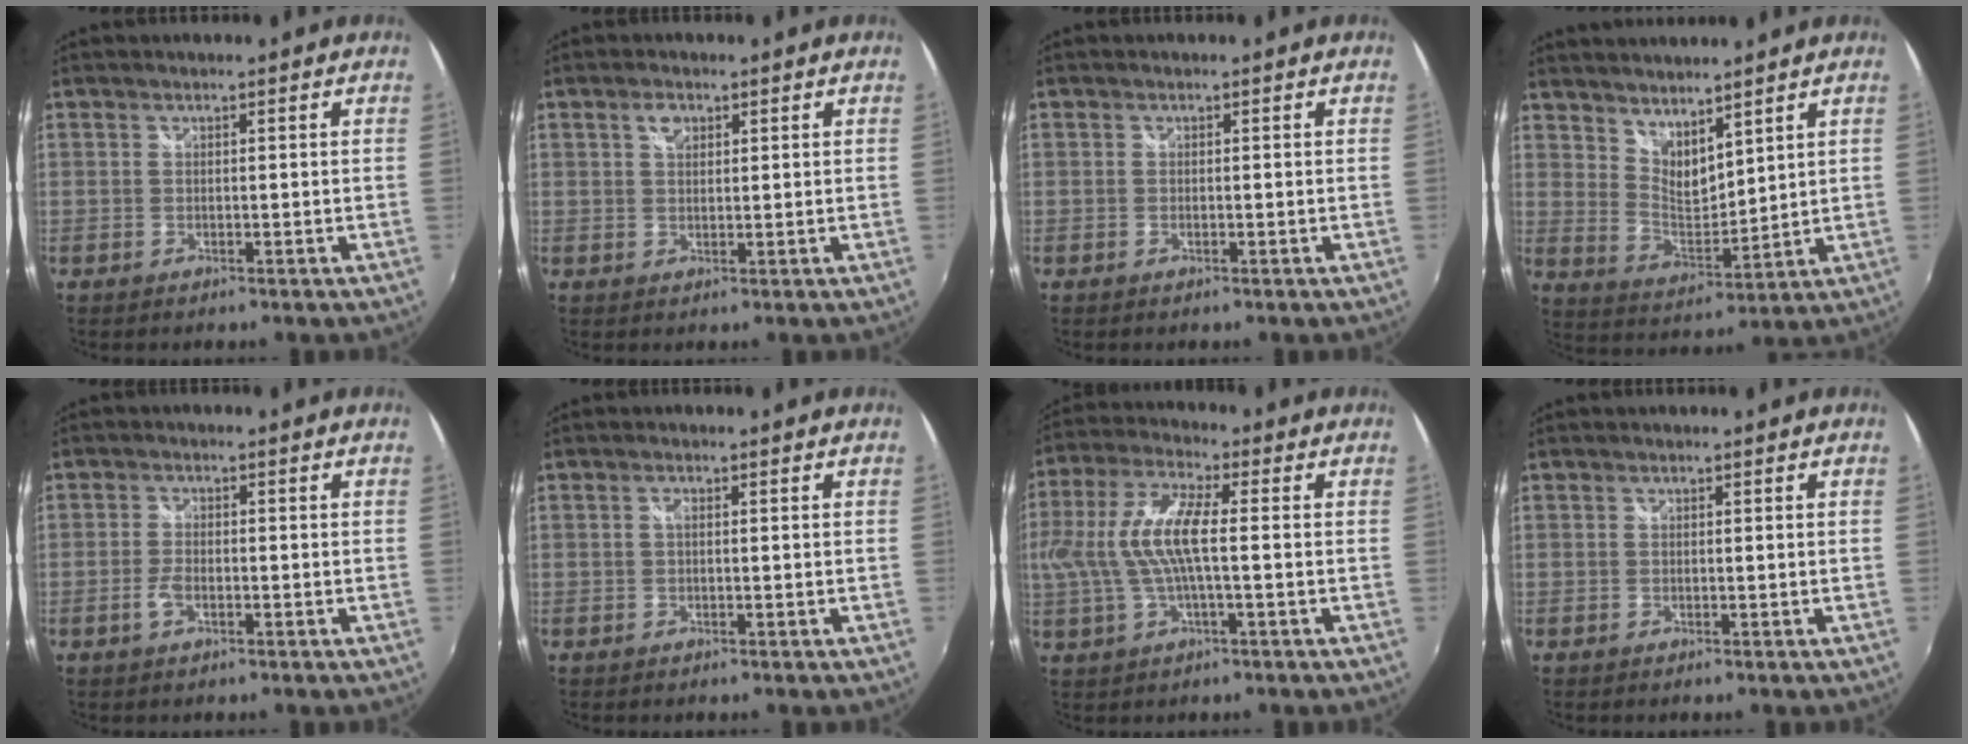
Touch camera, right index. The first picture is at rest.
{"total": 2.6, "force": [1.2, 1.6, 1.6], "torque": [-0.026, 0.006, 0.019]}
{"total": 0.0}
{"total": 8.1, "force": [6.5, 3.0, 3.9], "torque": [-0.062, -0.006, 0.125]}
{"total": 2.9, "force": [-1.2, 1.4, 2.3], "torque": [-0.055, -0.001, -0.025]}
{"total": 0.8, "force": [0.0, 0.3, 0.8], "torque": [-0.014, 0.003, -0.003]}
{"total": 11.3, "force": [-0.2, 2.8, 10.9], "torque": [-0.221, 0.006, 0.000]}
{"total": 0.0}